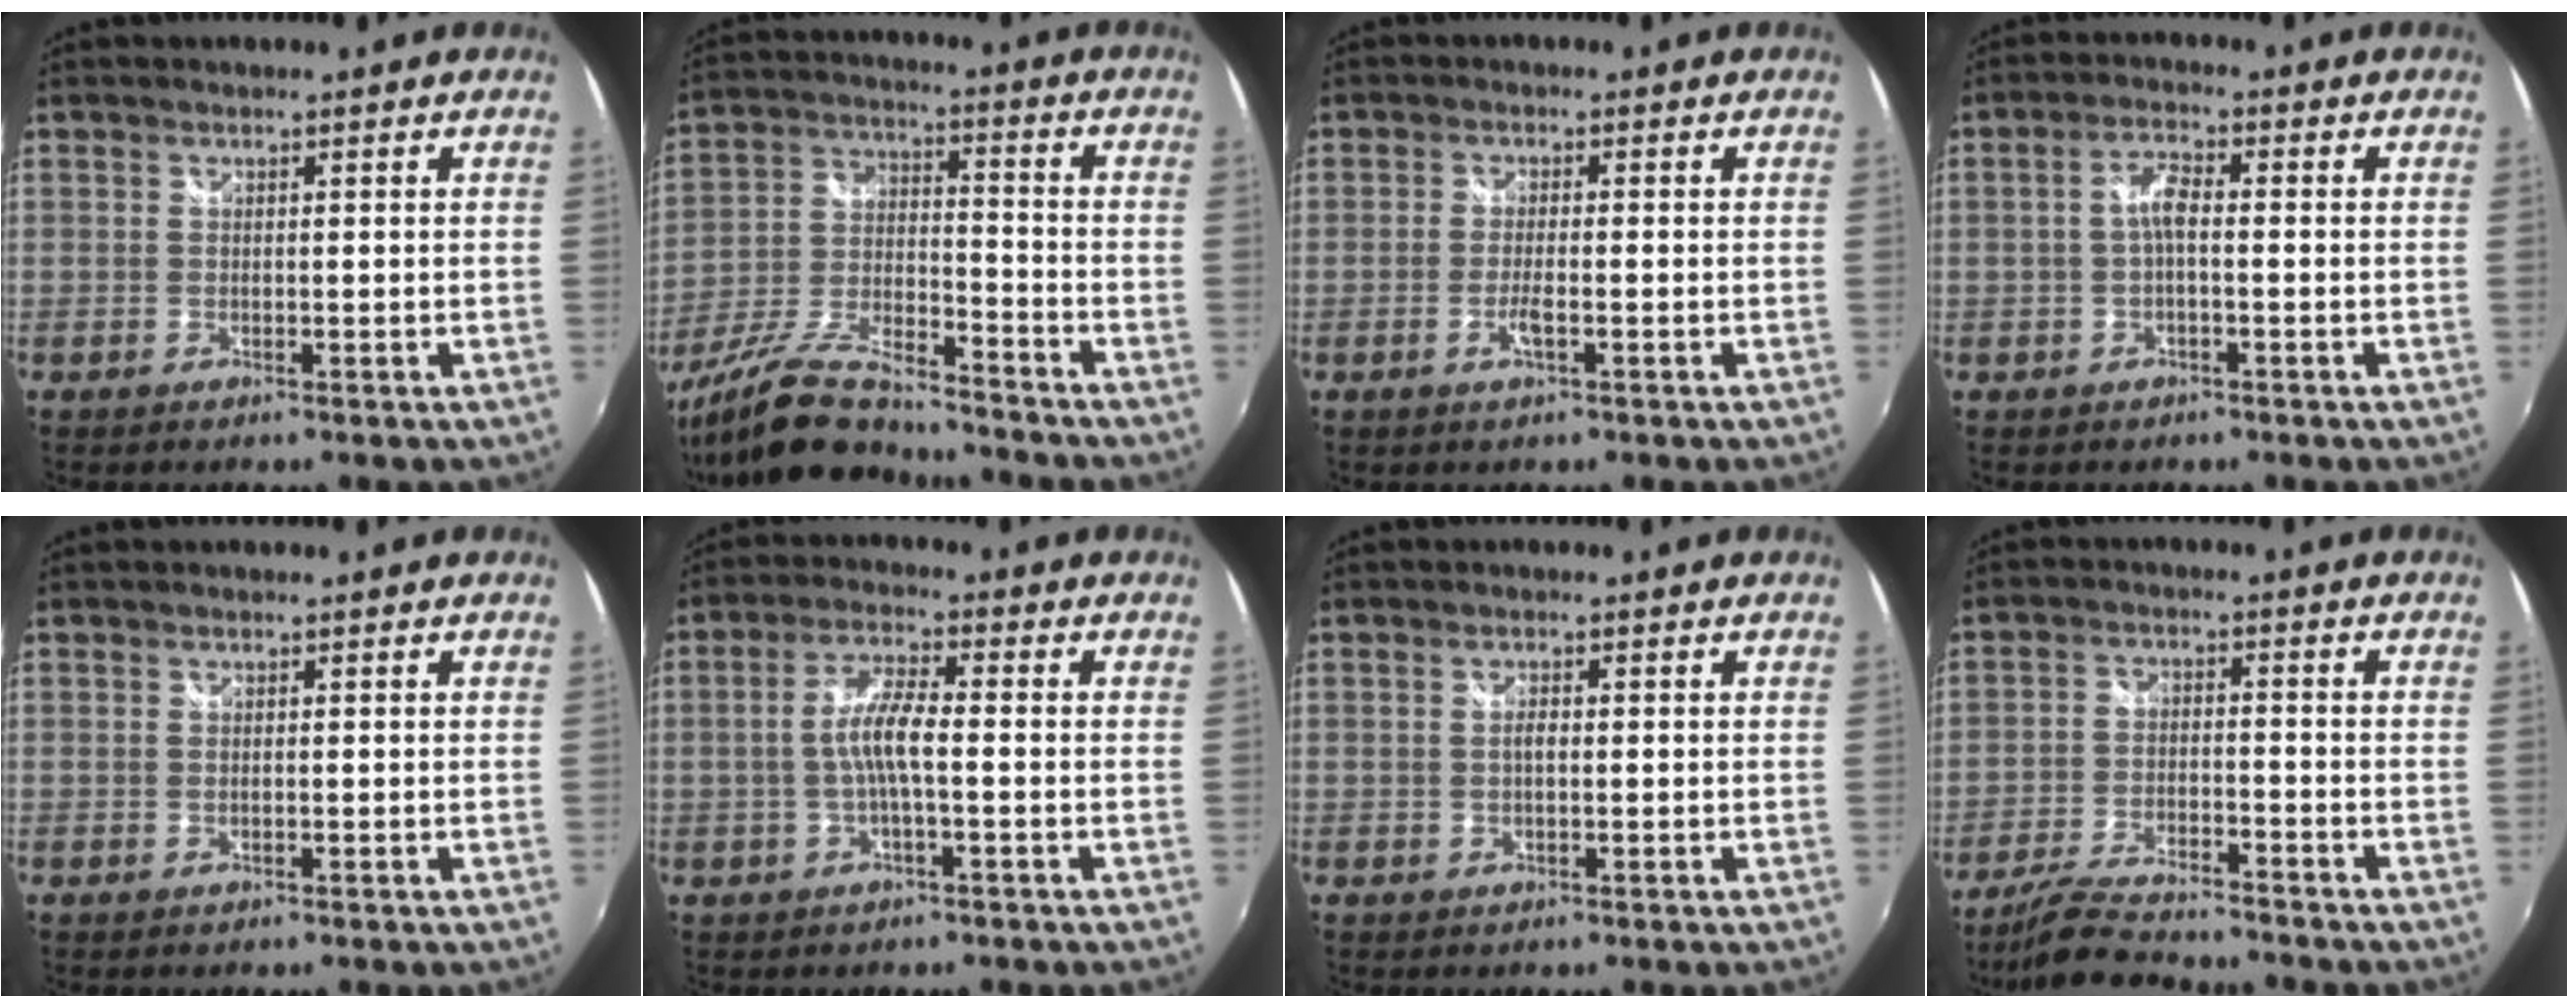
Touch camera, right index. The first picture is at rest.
{"total": 16.3, "force": [-14.0, 3.0, 7.7], "torque": [-0.172, -0.023, -0.257]}
{"total": 2.8, "force": [-1.2, 0.4, 2.4], "torque": [-0.051, -0.003, -0.024]}
{"total": 3.1, "force": [-0.6, 0.9, 2.9], "torque": [-0.061, 0.010, -0.013]}
{"total": 0.0}
{"total": 5.7, "force": [-1.0, 0.9, 5.6], "torque": [-0.114, 0.008, -0.018]}
{"total": 1.1, "force": [0.0, 0.5, 1.0], "torque": [-0.018, 0.002, -0.003]}
{"total": 10.8, "force": [-9.6, 1.7, 4.4], "torque": [-0.113, -0.018, -0.173]}